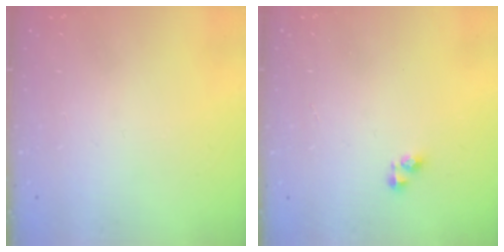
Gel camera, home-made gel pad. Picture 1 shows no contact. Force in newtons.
{"total": 3.2, "press": 3.2, "slide": 0.6}